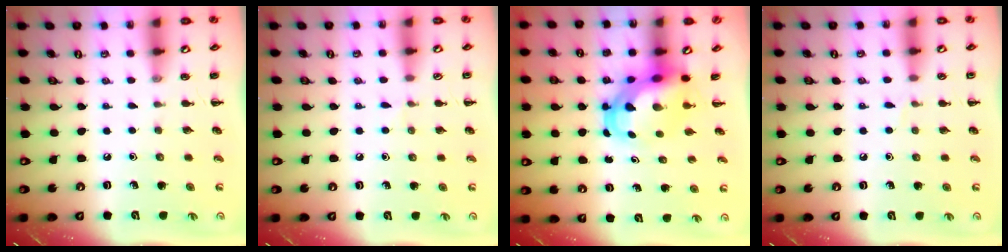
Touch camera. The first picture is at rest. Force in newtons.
{"total": 3.8, "press": 3.5, "slide": 1.5}
{"total": 6.3, "press": 6.1, "slide": 1.5}
{"total": 2.7, "press": 2.5, "slide": 1.0}